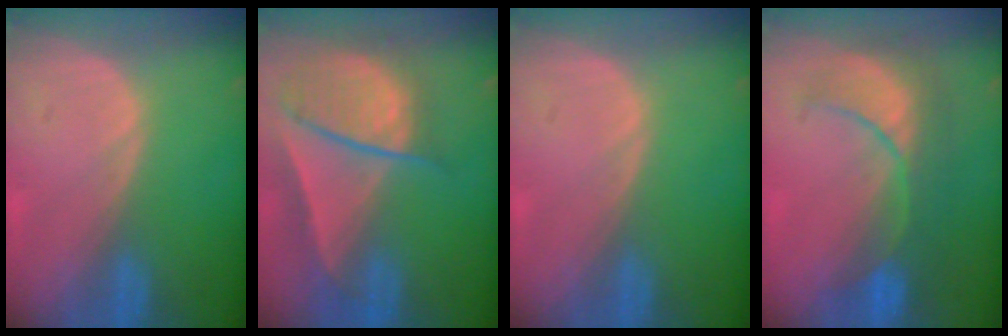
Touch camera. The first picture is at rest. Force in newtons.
{"total": 9.6, "press": 8.2, "slide": 4.9}
{"total": 0.0}
{"total": 8.4, "press": 8.3, "slide": 1.3}